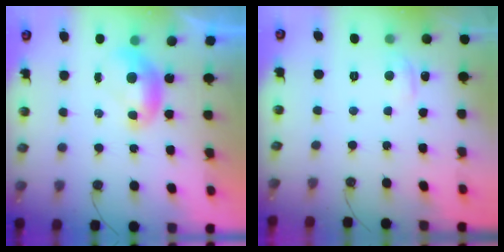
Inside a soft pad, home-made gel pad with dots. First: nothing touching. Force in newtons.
{"total": 0.7, "press": 0.2, "slide": 0.6}